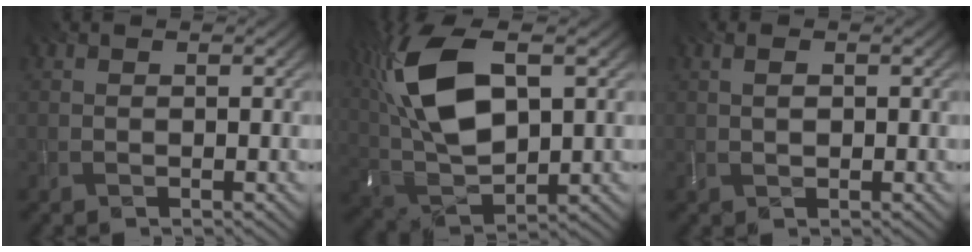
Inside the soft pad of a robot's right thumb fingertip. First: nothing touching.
{"total": 14.3, "force": [4.0, 6.9, 11.9], "torque": [-0.273, 0.012, 0.080]}
{"total": 1.5, "force": [0.3, 0.8, 1.2], "torque": [-0.027, 0.001, 0.007]}